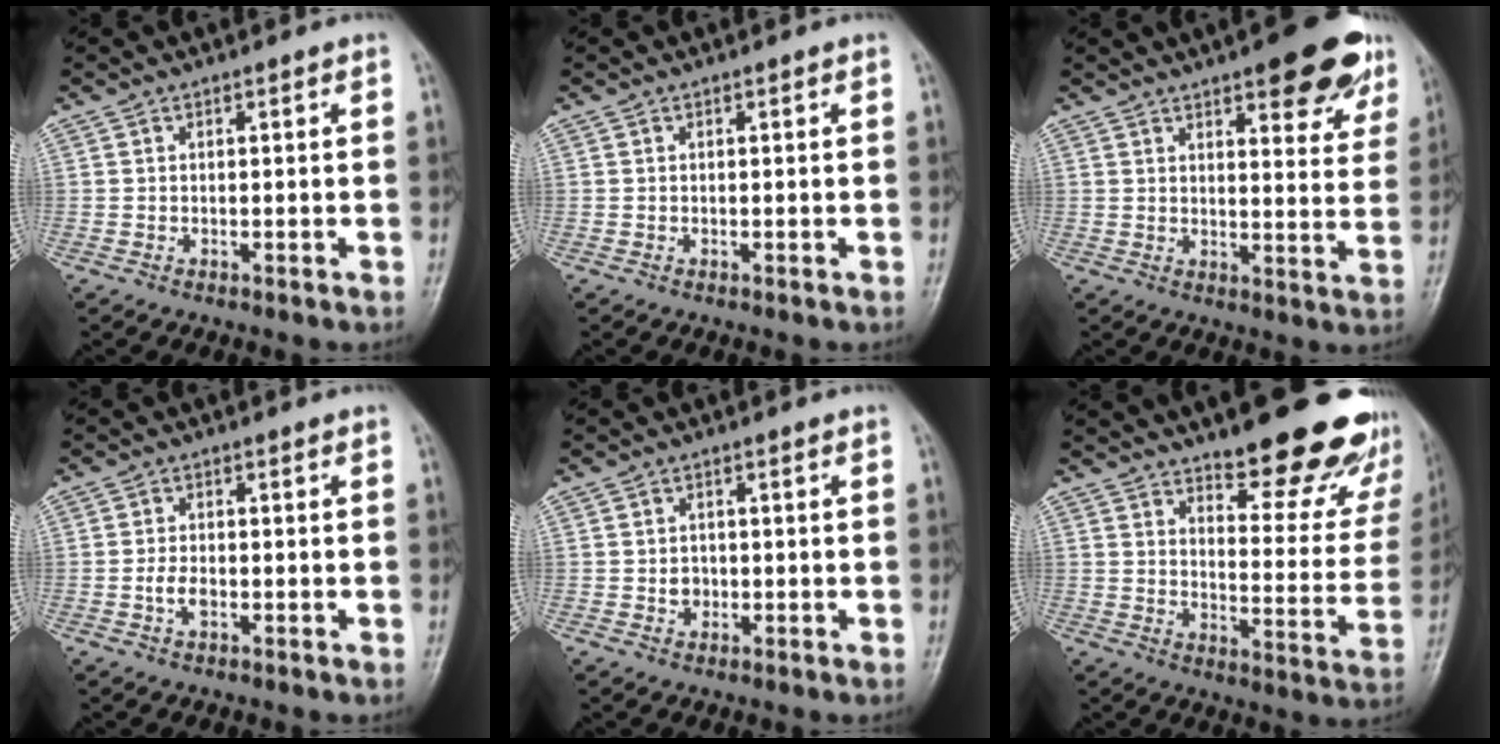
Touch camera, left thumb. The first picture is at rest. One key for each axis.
{"total": 0.0}
{"total": 14.6, "fx": 9.0, "fy": 4.9, "fz": 10.5, "tx": -0.092, "ty": -0.040, "tz": 0.109}
{"total": 2.6, "fx": -0.7, "fy": 1.5, "fz": 2.0, "tx": -0.036, "ty": 0.005, "tz": -0.015}
{"total": 2.1, "fx": -0.3, "fy": 1.9, "fz": 1.0, "tx": -0.002, "ty": 0.004, "tz": -0.004}
{"total": 22.3, "fx": 16.9, "fy": 7.2, "fz": 12.7, "tx": -0.113, "ty": -0.106, "tz": 0.212}